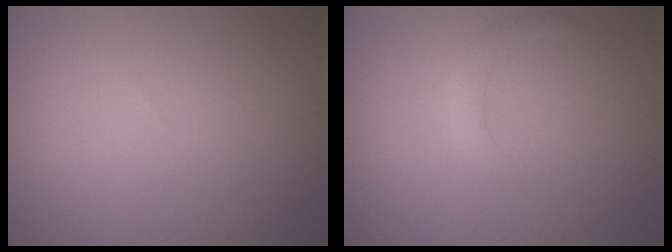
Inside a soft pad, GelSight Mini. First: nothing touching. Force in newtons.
{"total": 1.6, "press": 1.6, "slide": 0.1}